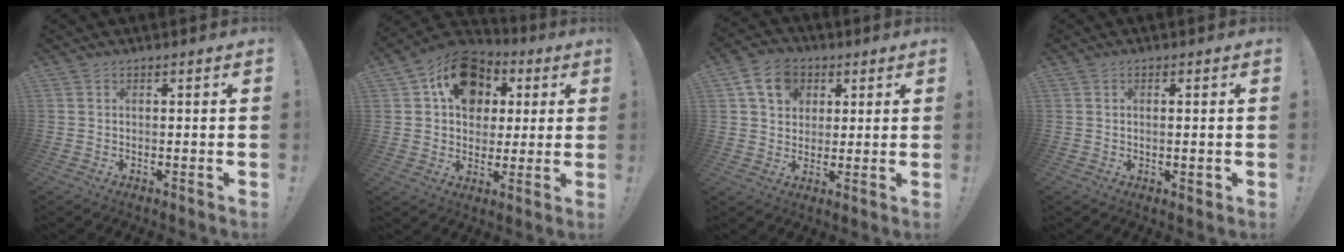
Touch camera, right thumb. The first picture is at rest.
{"total": 17.8, "force": [6.9, 13.6, 9.2], "torque": [-0.132, -0.017, 0.130]}
{"total": 10.9, "force": [4.5, 8.6, 5.0], "torque": [-0.071, -0.011, 0.087]}
{"total": 1.6, "force": [0.0, 0.4, 1.6], "torque": [-0.007, -0.008, -0.004]}